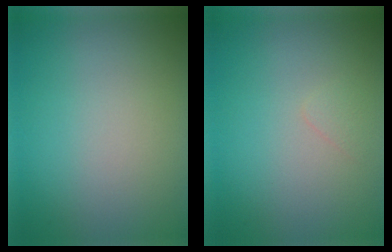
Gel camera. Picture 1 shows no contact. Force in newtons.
{"total": 0.6, "press": 0.6, "slide": 0.1}